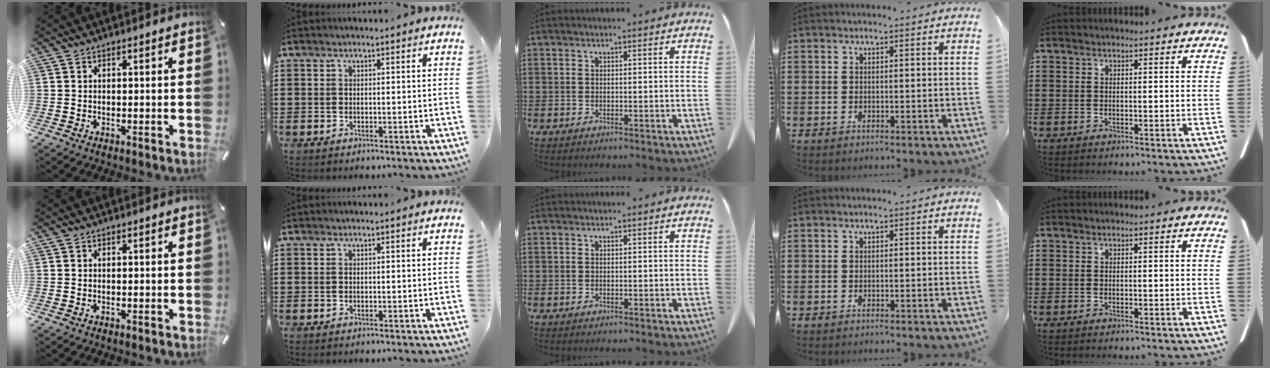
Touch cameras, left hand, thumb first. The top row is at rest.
{}